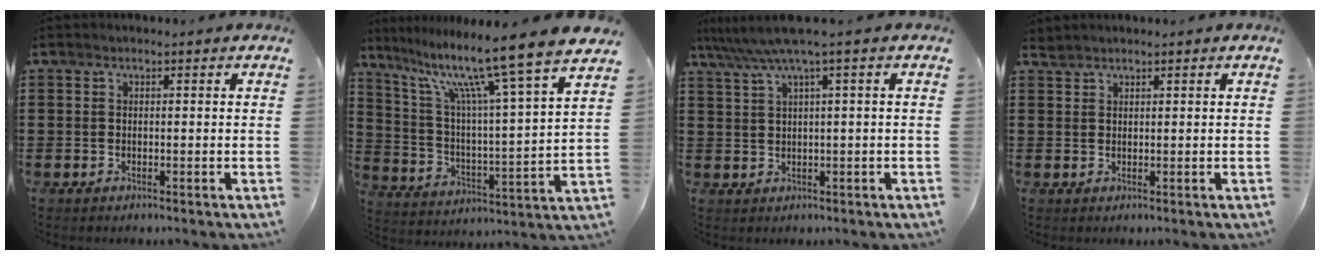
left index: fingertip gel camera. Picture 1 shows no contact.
{"total": 13.0, "force": [10.3, -0.6, 7.9], "torque": [-0.173, -0.074, 0.159]}
{"total": 3.9, "force": [1.6, -0.4, 3.5], "torque": [-0.079, -0.010, 0.021]}
{"total": 1.0, "force": [1.0, 0.1, 0.1], "torque": [-0.004, -0.001, 0.021]}